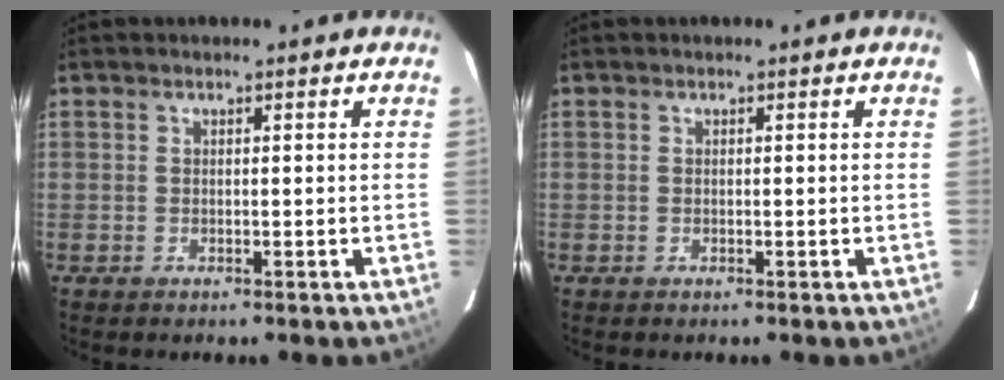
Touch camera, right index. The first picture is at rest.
{"total": 0.0}